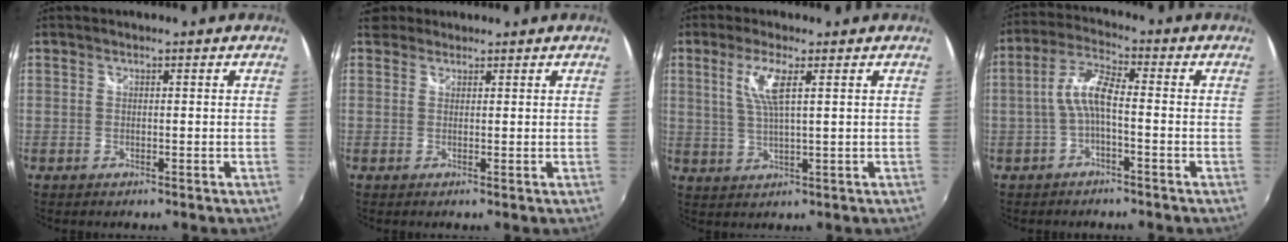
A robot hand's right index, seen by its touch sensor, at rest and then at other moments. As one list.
[{"total": 1.9, "force": [1.1, 1.5, 0.2], "torque": [0.000, 0.009, 0.015]}, {"total": 5.6, "force": [2.0, 0.5, 5.2], "torque": [-0.107, -0.004, 0.043]}, {"total": 6.3, "force": [-1.5, 1.6, 5.9], "torque": [-0.129, 0.016, -0.032]}]